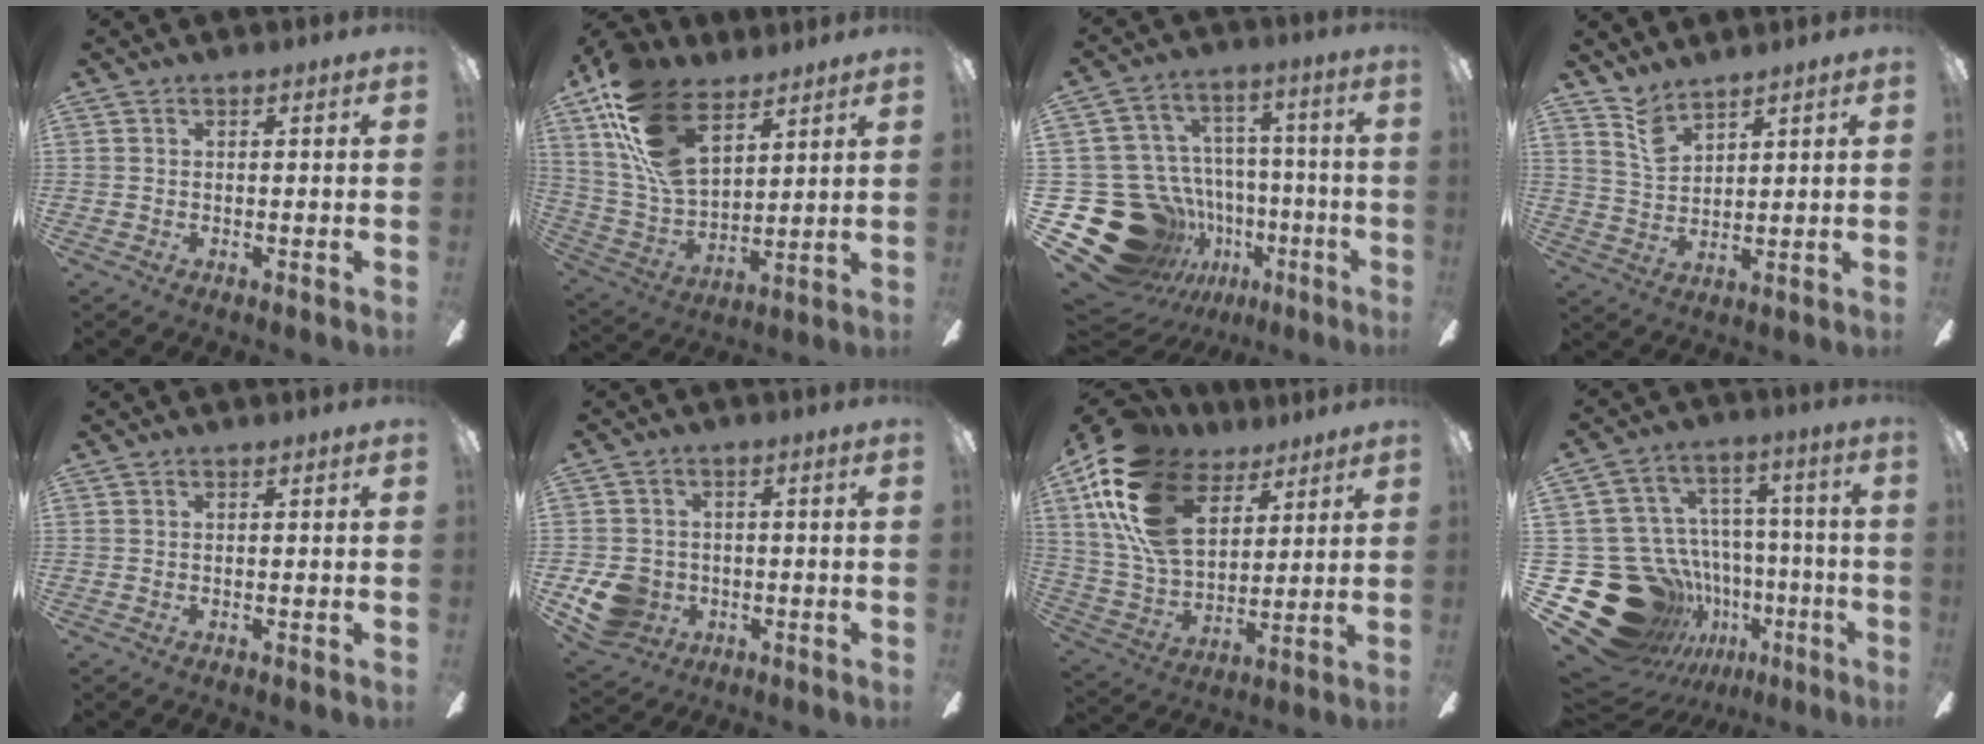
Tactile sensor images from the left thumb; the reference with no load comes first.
{"total": 20.5, "force": [11.2, 11.3, 13.0], "torque": [-0.286, -0.039, 0.206]}
{"total": 25.3, "force": [-9.4, 20.6, 11.2], "torque": [-0.202, 0.032, -0.078]}
{"total": 6.1, "force": [5.0, 2.3, 2.6], "torque": [-0.066, -0.020, 0.094]}
{"total": 0.0}
{"total": 8.5, "force": [-2.5, 7.5, 3.2], "torque": [-0.073, 0.018, -0.043]}
{"total": 22.1, "force": [10.8, 13.4, 13.8], "torque": [-0.311, -0.034, 0.197]}
{"total": 27.9, "force": [-9.9, 22.3, 13.6], "torque": [-0.250, 0.027, -0.076]}